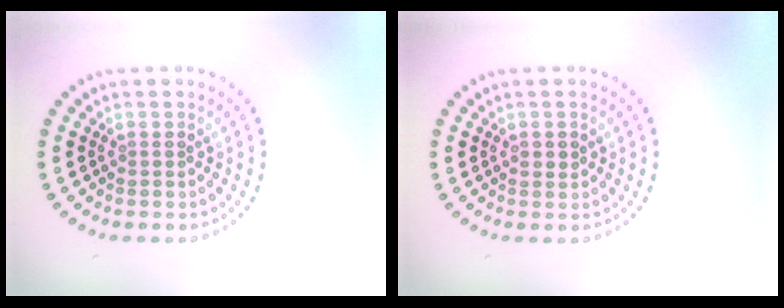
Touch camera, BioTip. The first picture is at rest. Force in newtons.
{"total": 0.9, "press": 0.9, "slide": 0.2}